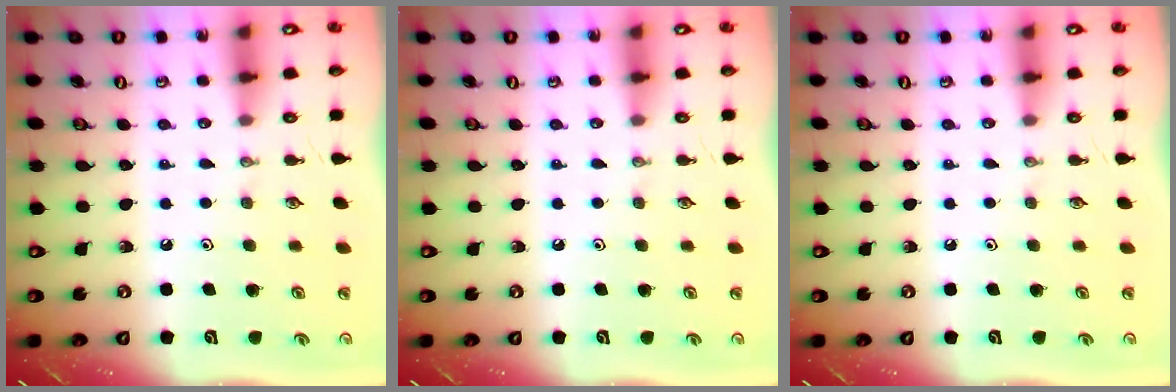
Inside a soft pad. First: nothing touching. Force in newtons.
{"total": 0.0}
{"total": 0.0}